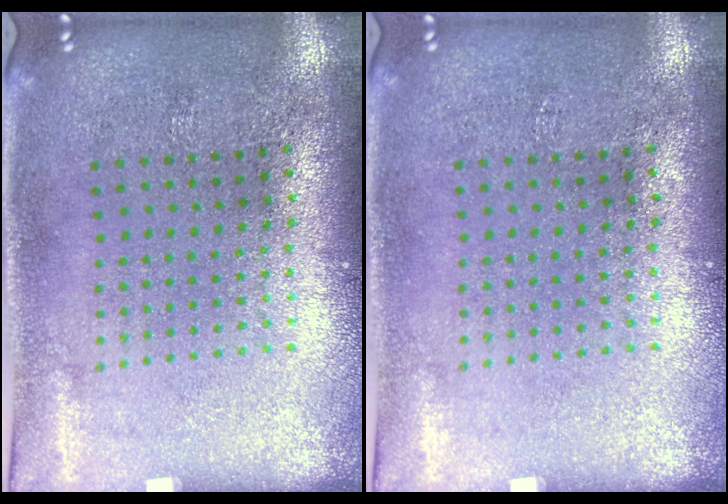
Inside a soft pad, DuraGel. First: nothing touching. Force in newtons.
{"total": 0.0}